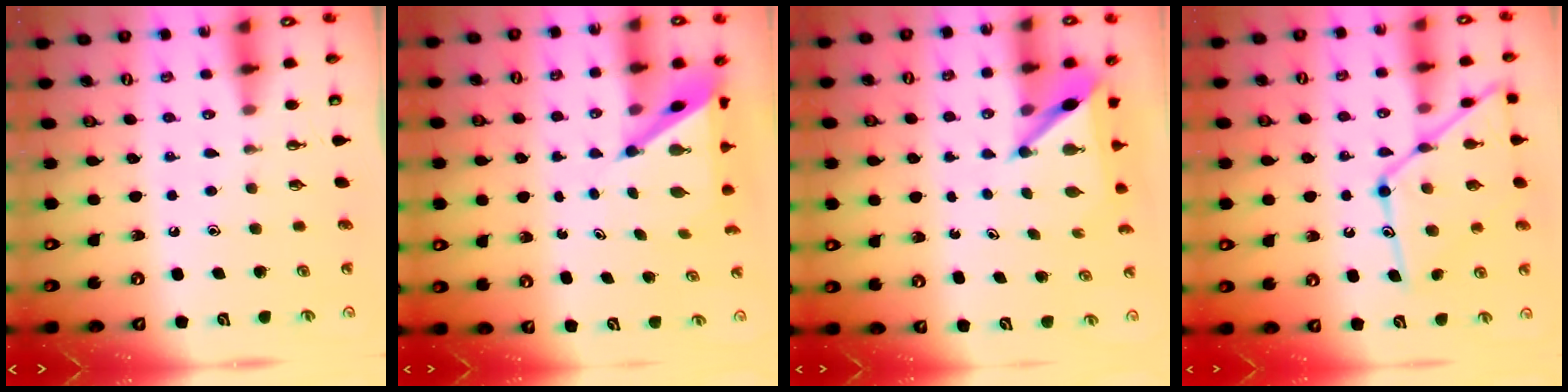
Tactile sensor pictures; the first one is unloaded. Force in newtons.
{"total": 6.1, "press": 6.1, "slide": 0.5}
{"total": 6.0, "press": 6.0, "slide": 0.4}
{"total": 17.1, "press": 17.1, "slide": 1.3}